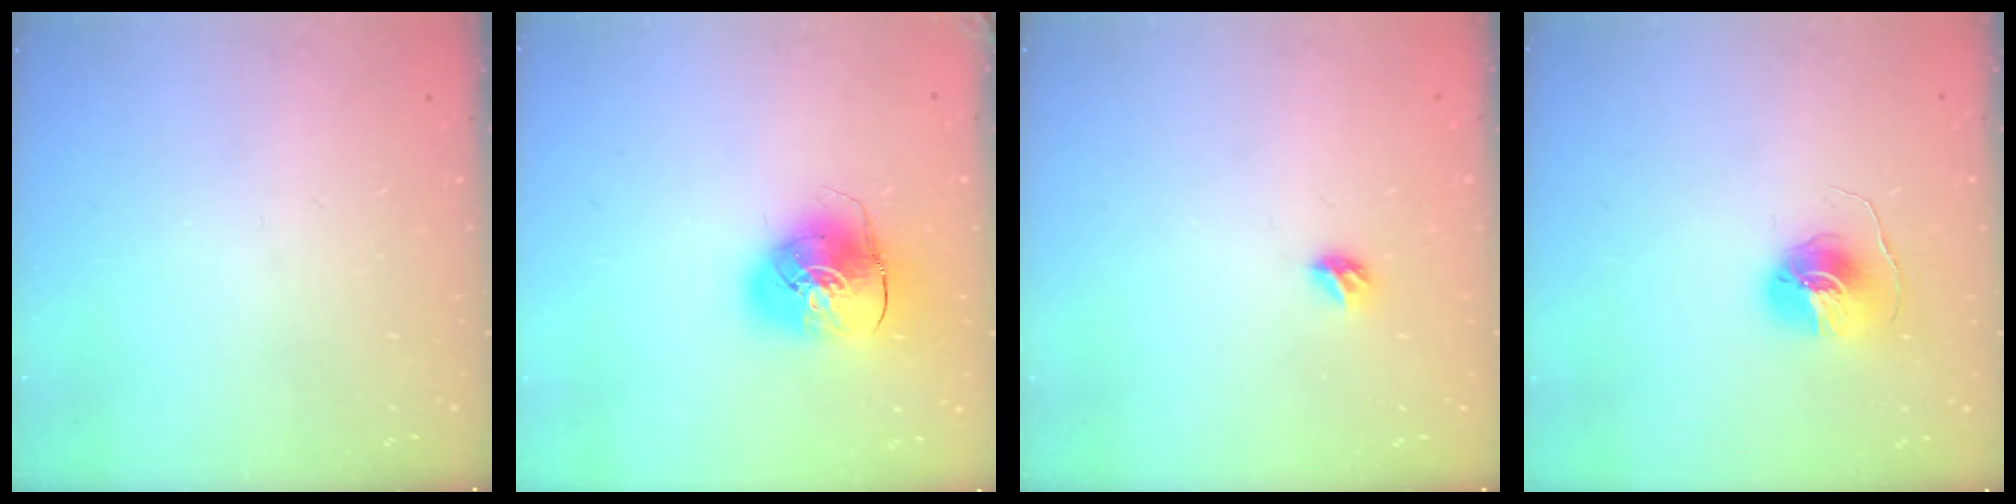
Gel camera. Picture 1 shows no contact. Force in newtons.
{"total": 11.2, "press": 11.0, "slide": 1.9}
{"total": 3.3, "press": 3.2, "slide": 0.8}
{"total": 7.8, "press": 7.8, "slide": 0.1}